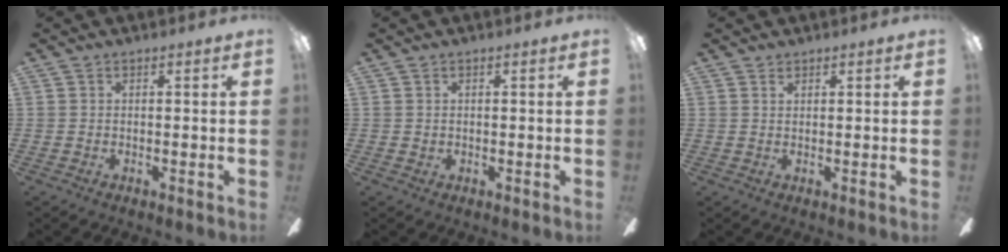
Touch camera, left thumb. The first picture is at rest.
{"total": 0.6, "force": [0.1, 0.5, 0.2], "torque": [-0.003, 0.004, 0.002]}
{"total": 1.6, "force": [1.4, 0.7, 0.5], "torque": [-0.003, -0.004, 0.025]}